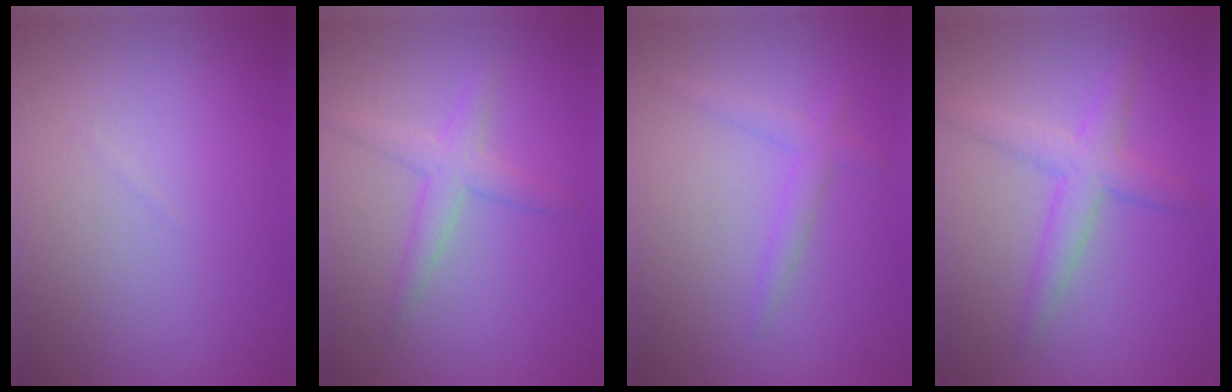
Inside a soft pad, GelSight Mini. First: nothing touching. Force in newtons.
{"total": 2.5, "press": 2.5, "slide": 0.0}
{"total": 1.7, "press": 1.7, "slide": 0.1}
{"total": 3.2, "press": 3.2, "slide": 0.0}